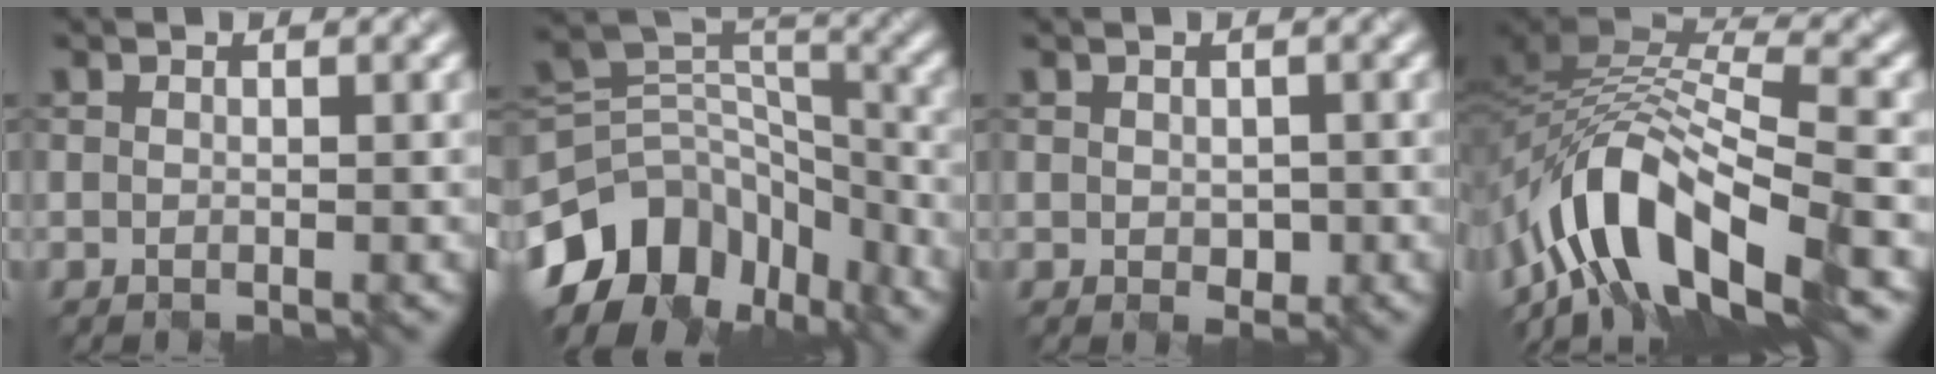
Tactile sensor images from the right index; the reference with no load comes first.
{"total": 11.0, "force": [-6.3, 7.4, 5.1], "torque": [-0.101, 0.001, -0.107]}
{"total": 1.3, "force": [-0.2, 1.0, 0.8], "torque": [-0.013, -0.008, 0.004]}
{"total": 11.1, "force": [-7.0, 4.4, 7.4], "torque": [-0.128, 0.010, -0.137]}